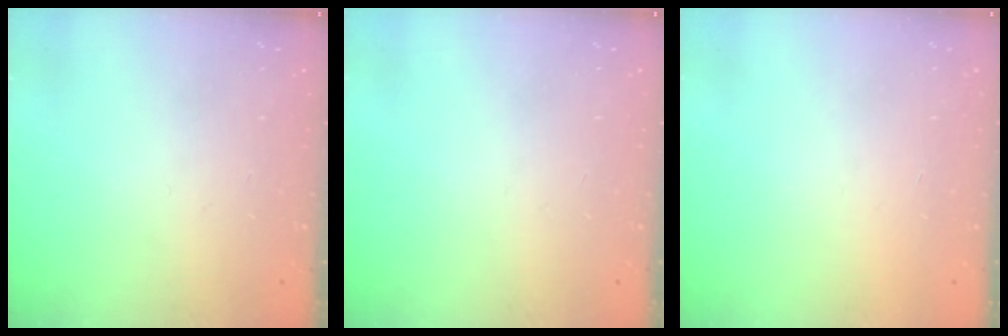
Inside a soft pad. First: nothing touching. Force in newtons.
{"total": 0.0}
{"total": 1.6, "press": 1.6, "slide": 0.1}